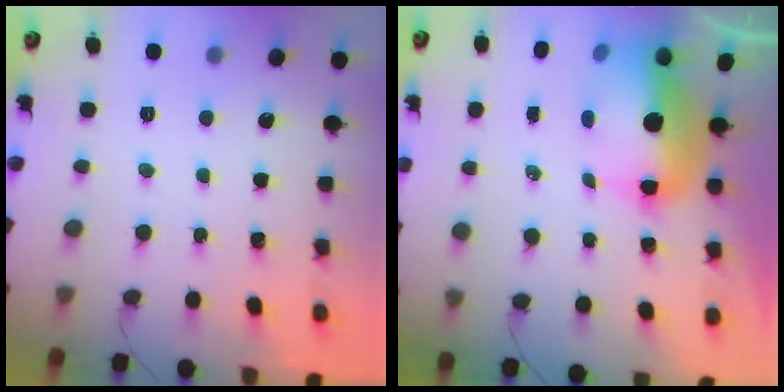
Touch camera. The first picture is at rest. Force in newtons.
{"total": 12.0, "press": 11.7, "slide": 2.7}